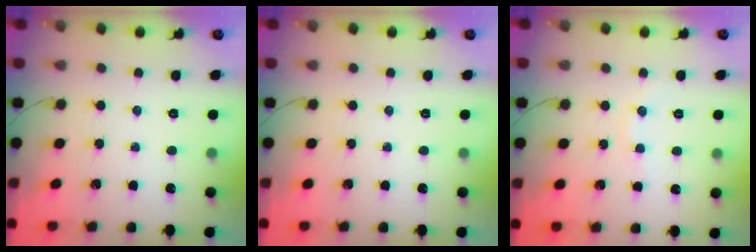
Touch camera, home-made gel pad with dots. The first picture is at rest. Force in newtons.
{"total": 0.0}
{"total": 3.6, "press": 3.4, "slide": 1.0}